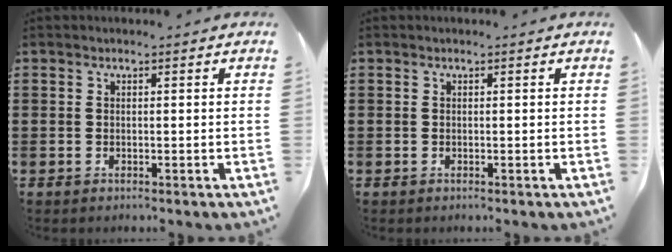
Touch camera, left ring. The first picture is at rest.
{"total": 0.0}